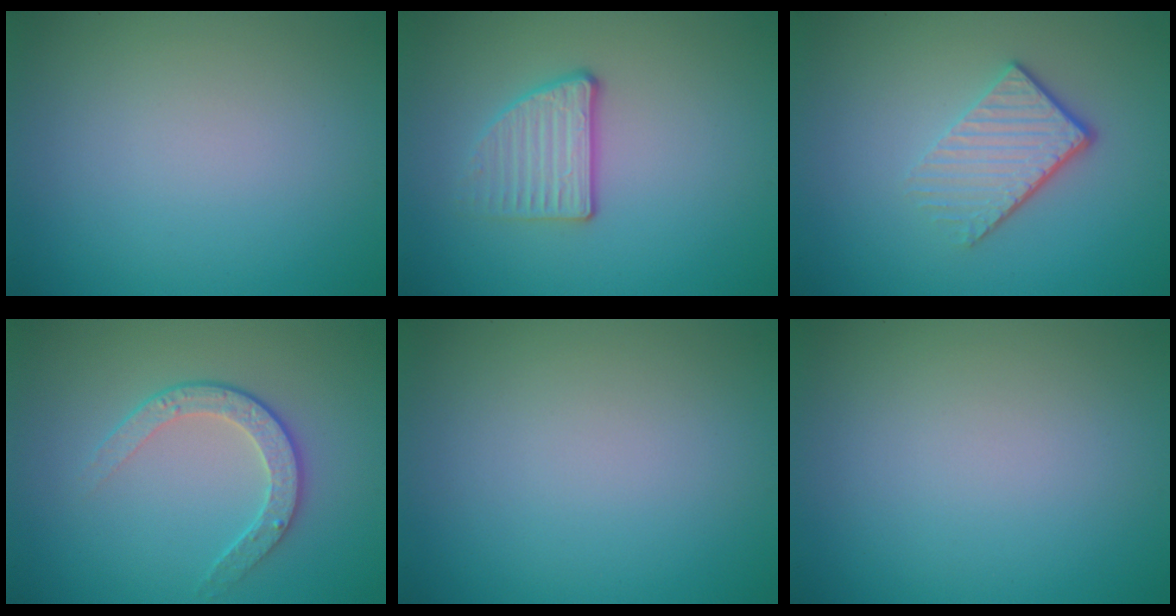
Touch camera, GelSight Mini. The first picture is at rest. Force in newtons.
{"total": 2.8, "press": 2.3, "slide": 1.5}
{"total": 4.1, "press": 2.8, "slide": 3.0}
{"total": 2.6, "press": 2.0, "slide": 1.7}
{"total": 0.0}
{"total": 0.0}